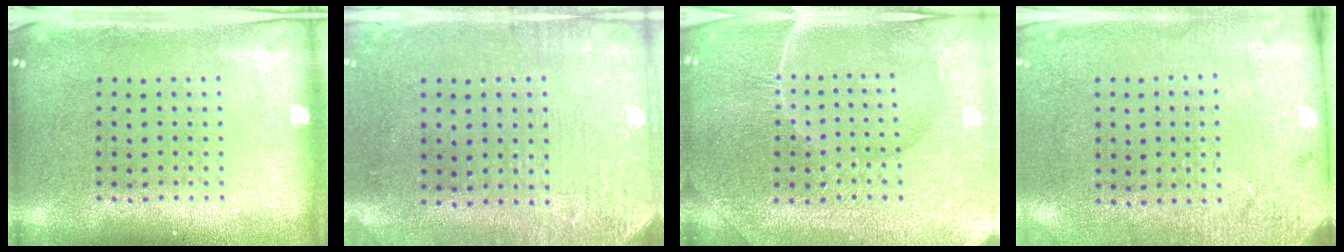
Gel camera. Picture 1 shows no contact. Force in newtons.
{"total": 3.1, "press": 2.5, "slide": 1.8}
{"total": 4.7, "press": 4.5, "slide": 1.4}
{"total": 2.7, "press": 2.2, "slide": 1.5}